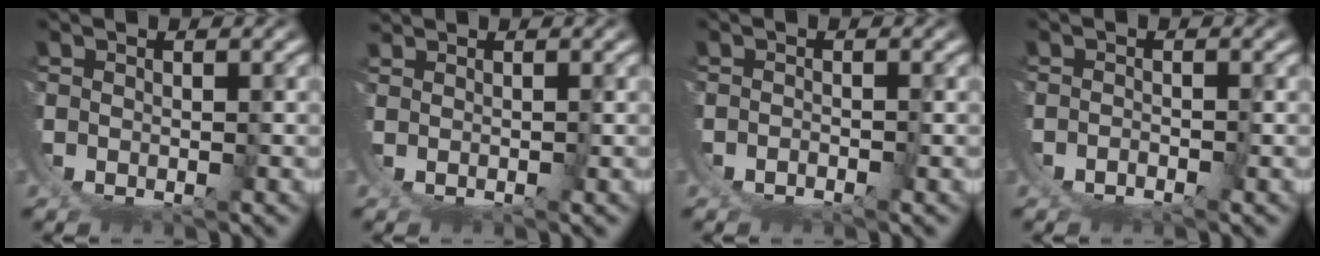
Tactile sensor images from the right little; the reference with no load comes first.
{"total": 0.9, "force": [0.2, -0.4, -0.7], "torque": [0.019, 0.004, 0.004]}
{"total": 1.6, "force": [-0.7, 1.2, 0.7], "torque": [-0.018, -0.003, -0.010]}
{"total": 1.9, "force": [-0.8, 1.5, 0.9], "torque": [-0.021, -0.004, -0.011]}